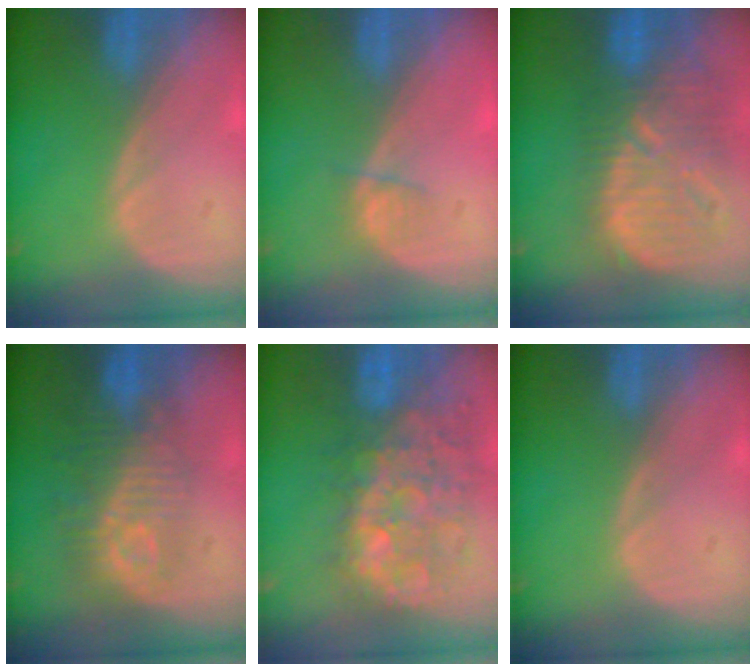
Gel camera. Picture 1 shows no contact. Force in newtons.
{"total": 1.4, "press": 1.3, "slide": 0.6}
{"total": 13.1, "press": 11.4, "slide": 6.5}
{"total": 9.6, "press": 8.6, "slide": 4.4}
{"total": 12.2, "press": 11.1, "slide": 5.1}
{"total": 0.0}